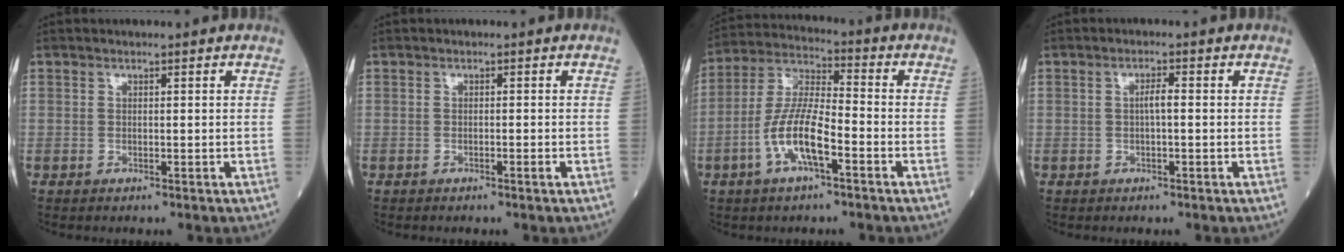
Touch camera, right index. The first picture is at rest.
{"total": 0.6, "force": [-0.4, -0.1, 0.5], "torque": [-0.009, 0.001, -0.006]}
{"total": 10.2, "force": [-3.9, 2.3, 9.2], "torque": [-0.193, 0.007, -0.077]}
{"total": 1.8, "force": [-0.1, 0.3, 1.8], "torque": [-0.032, 0.004, -0.002]}